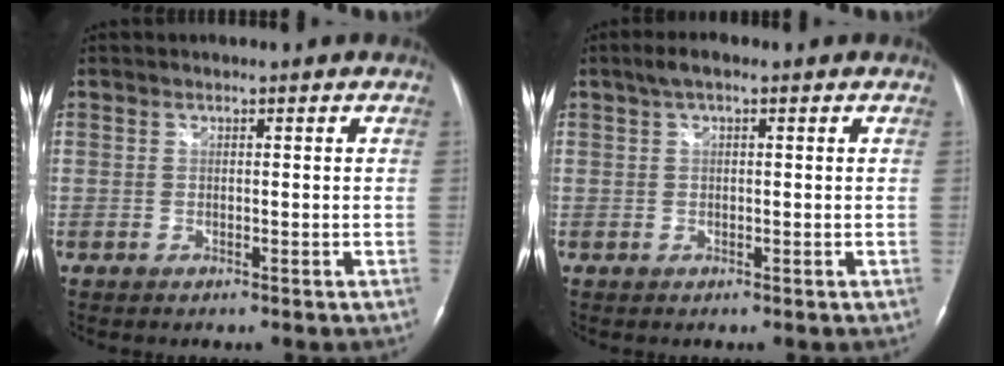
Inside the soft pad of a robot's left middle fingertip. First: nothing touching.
{"total": 3.0, "force": [1.6, 0.8, 2.3], "torque": [-0.048, 0.024, 0.026]}